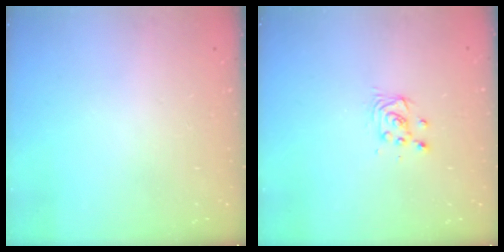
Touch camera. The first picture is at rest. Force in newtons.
{"total": 3.7, "press": 3.7, "slide": 0.3}